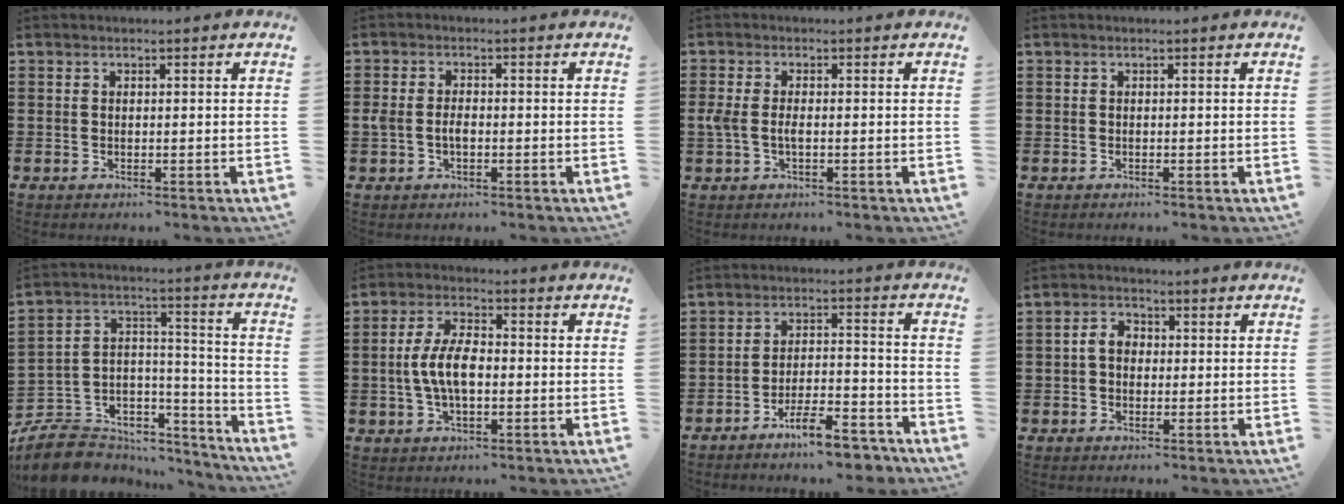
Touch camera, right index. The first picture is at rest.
{"total": 2.5, "force": [-0.5, 1.4, 2.0], "torque": [-0.053, -0.003, -0.013]}
{"total": 2.4, "force": [-0.5, 0.9, 2.2], "torque": [-0.055, -0.003, -0.015]}
{"total": 0.0}
{"total": 8.1, "force": [-6.6, 4.4, 1.7], "torque": [-0.043, 0.008, -0.124]}
{"total": 6.8, "force": [-0.7, 3.1, 6.0], "torque": [-0.136, -0.001, -0.020]}
{"total": 7.9, "force": [-6.6, 1.5, 4.1], "torque": [-0.067, 0.014, -0.121]}
{"total": 3.2, "force": [-0.1, 2.3, 2.2], "torque": [-0.048, 0.010, -0.003]}